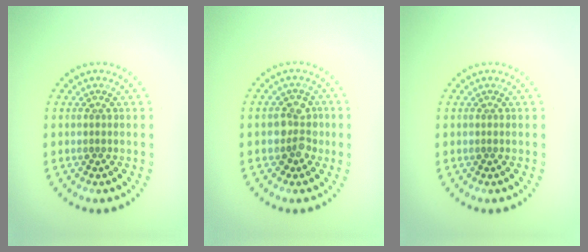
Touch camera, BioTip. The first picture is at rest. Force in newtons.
{"total": 2.8, "press": 2.6, "slide": 1.1}
{"total": 0.0}